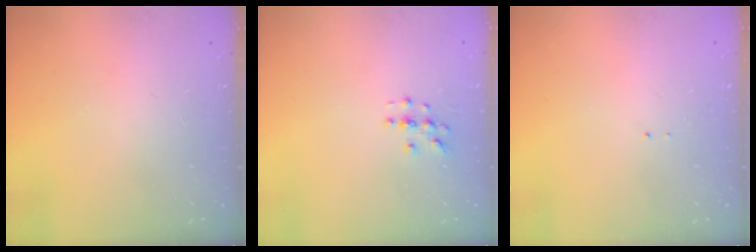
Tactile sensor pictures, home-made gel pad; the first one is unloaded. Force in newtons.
{"total": 2.8, "press": 2.8, "slide": 0.3}
{"total": 0.7, "press": 0.7, "slide": 0.1}